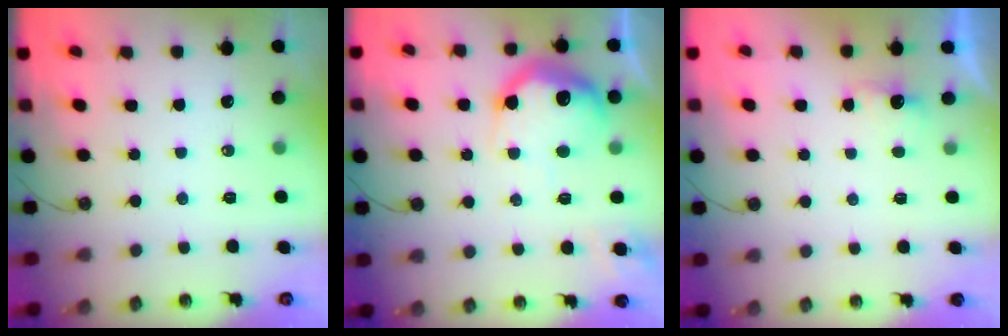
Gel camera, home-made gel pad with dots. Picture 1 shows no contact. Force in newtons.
{"total": 21.0, "press": 20.9, "slide": 1.3}
{"total": 2.4, "press": 2.3, "slide": 0.7}